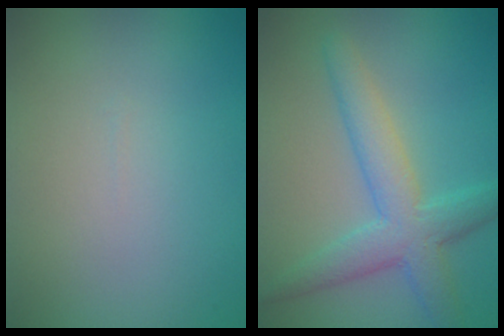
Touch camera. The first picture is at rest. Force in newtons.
{"total": 4.7, "press": 4.7, "slide": 0.1}